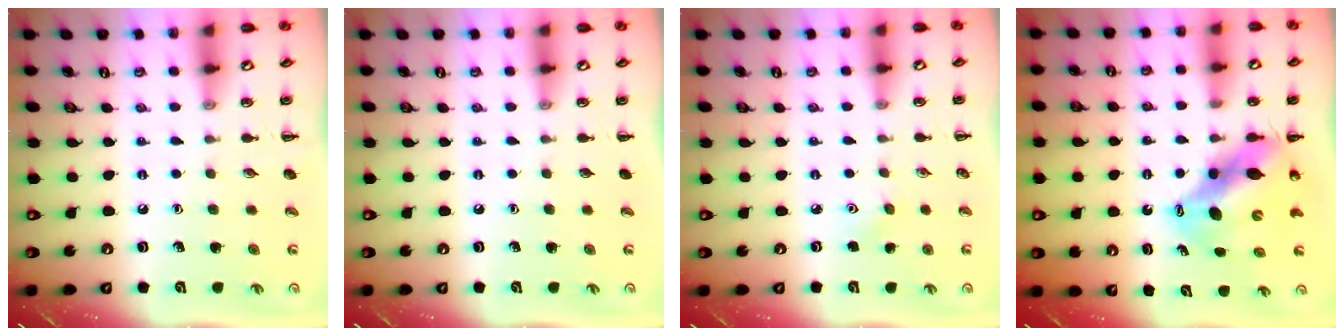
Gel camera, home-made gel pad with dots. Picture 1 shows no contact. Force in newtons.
{"total": 0.0}
{"total": 3.2, "press": 3.1, "slide": 0.8}
{"total": 12.2, "press": 11.8, "slide": 3.0}